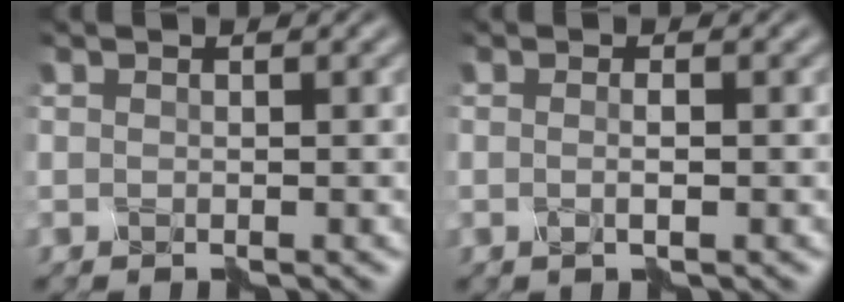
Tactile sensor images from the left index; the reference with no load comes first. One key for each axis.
{"total": 1.3, "fx": 0.0, "fy": 0.1, "fz": 1.3, "tx": -0.015, "ty": -0.002, "tz": -0.008}